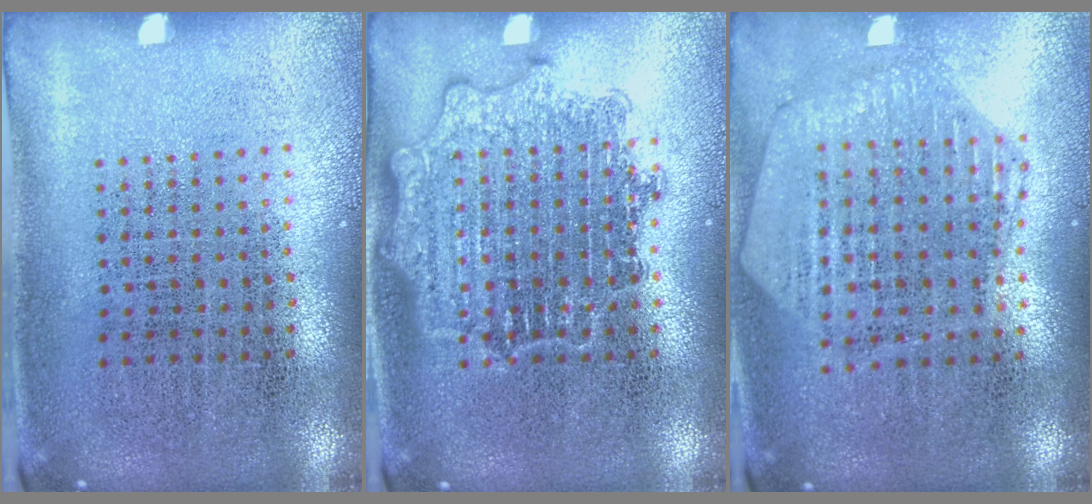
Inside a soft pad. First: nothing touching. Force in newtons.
{"total": 3.0, "press": 3.0, "slide": 0.4}
{"total": 1.1, "press": 1.1, "slide": 0.1}